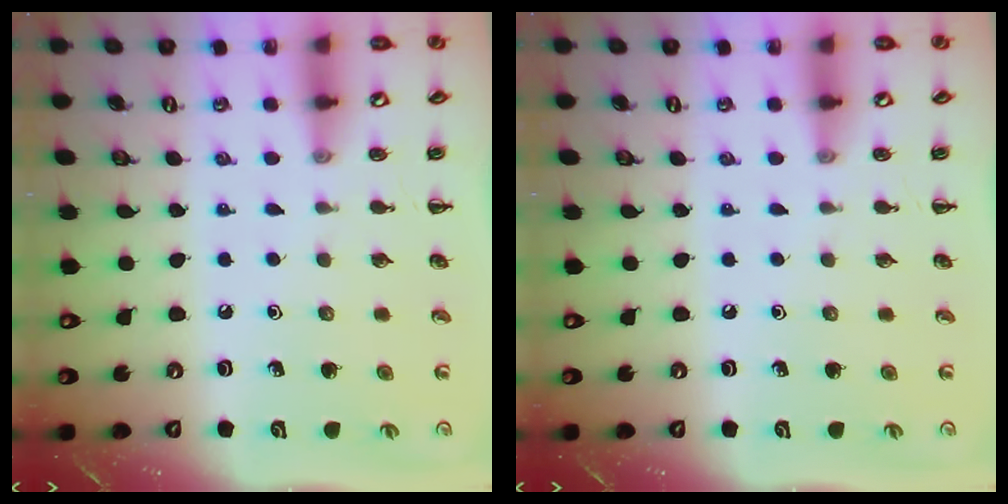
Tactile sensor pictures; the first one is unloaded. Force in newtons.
{"total": 0.0}